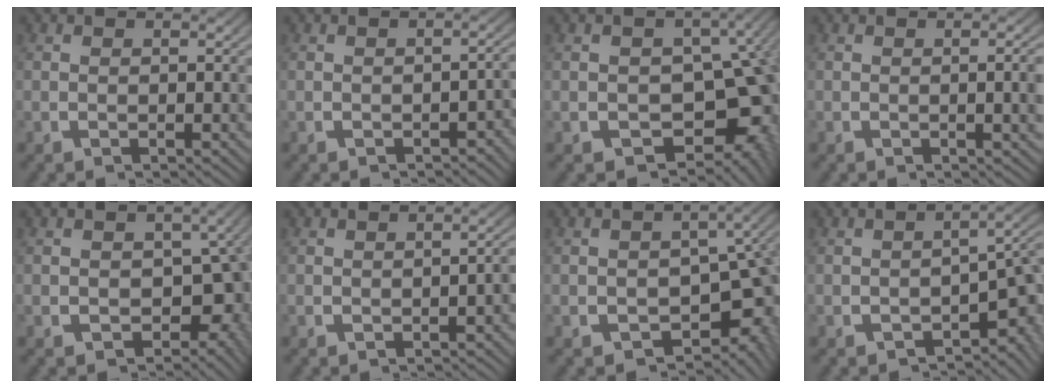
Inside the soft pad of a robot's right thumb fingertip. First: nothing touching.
{"total": 1.9, "force": [-1.6, 0.4, 0.9], "torque": [-0.014, -0.002, -0.021]}
{"total": 12.4, "force": [-1.9, 9.4, 7.9], "torque": [-0.115, -0.050, -0.013]}
{"total": 2.0, "force": [-0.1, 0.3, 1.9], "torque": [-0.019, 0.003, -0.002]}
{"total": 7.9, "force": [-1.1, 5.8, 5.2], "torque": [-0.068, -0.041, -0.001]}
{"total": 1.7, "force": [-1.1, 0.4, 1.3], "torque": [-0.016, 0.002, -0.014]}
{"total": 9.5, "force": [-2.0, 6.6, 6.6], "torque": [-0.080, -0.025, -0.019]}
{"total": 6.1, "force": [-1.8, 3.1, 4.9], "torque": [-0.058, -0.008, -0.019]}